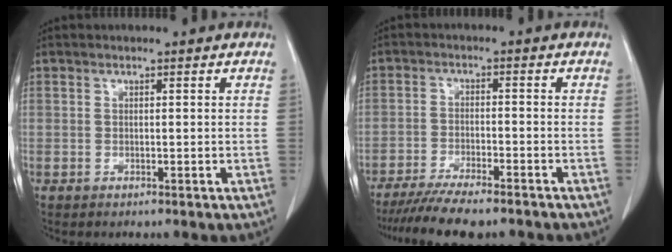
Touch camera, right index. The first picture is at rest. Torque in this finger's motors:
{"motor_torque": [1.08, -1.06, 0.42, 0.12]}